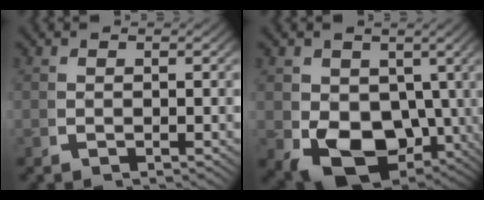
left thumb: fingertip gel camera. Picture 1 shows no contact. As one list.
[{"total": 11.8, "force": [-2.5, 8.3, 8.1], "torque": [-0.164, -0.079, -0.001]}]